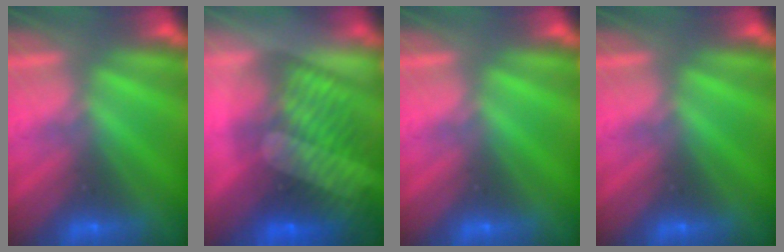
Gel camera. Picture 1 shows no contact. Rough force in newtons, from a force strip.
{"total": 8.3}
{"total": 0.0}
{"total": 0.0}